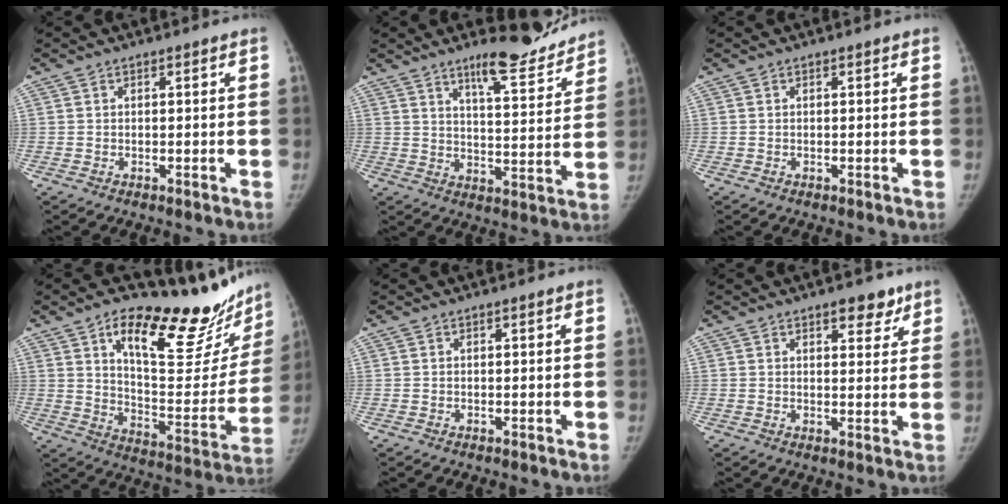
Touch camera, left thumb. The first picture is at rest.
{"total": 11.6, "force": [9.8, 2.4, 5.9], "torque": [-0.057, -0.068, 0.149]}
{"total": 0.0}
{"total": 26.0, "force": [17.8, 9.1, 16.6], "torque": [-0.185, -0.095, 0.265]}
{"total": 0.0}
{"total": 5.0, "force": [3.2, 2.5, 2.9], "torque": [-0.011, -0.017, 0.042]}